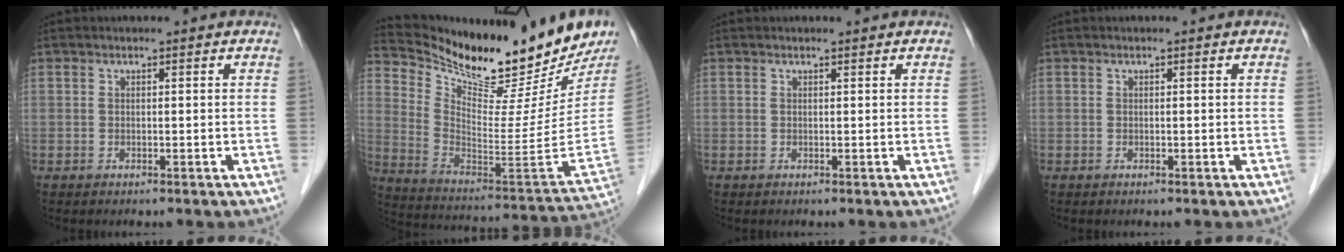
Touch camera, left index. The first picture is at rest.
{"total": 24.9, "force": [21.7, 3.6, 11.7], "torque": [-0.200, -0.081, 0.321]}
{"total": 0.7, "force": [0.7, 0.1, 0.1], "torque": [-0.008, 0.005, 0.009]}
{"total": 0.0}